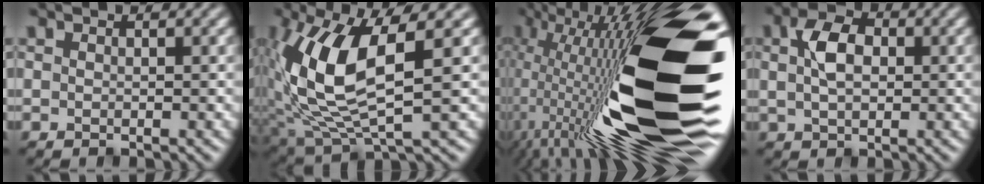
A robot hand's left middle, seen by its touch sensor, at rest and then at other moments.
{"total": 9.4, "force": [1.7, 3.4, 8.6], "torque": [-0.192, -0.005, 0.037]}
{"total": 20.6, "force": [-0.3, 6.3, 19.6], "torque": [-0.347, 0.021, -0.022]}
{"total": 3.6, "force": [0.7, 2.3, 2.7], "torque": [-0.054, 0.008, 0.009]}